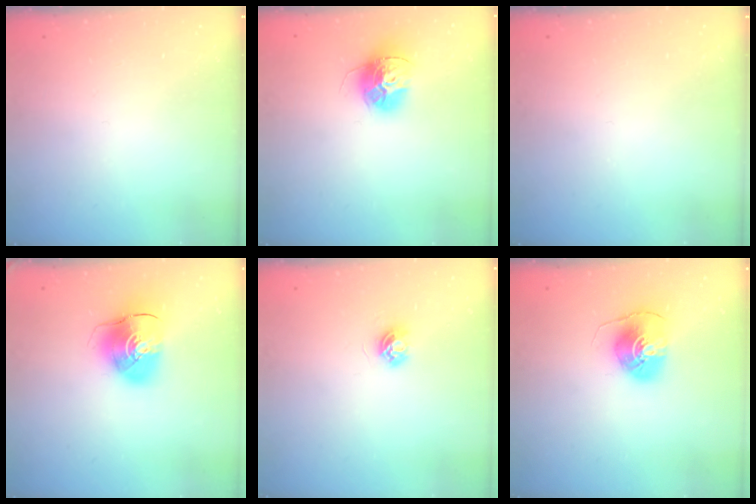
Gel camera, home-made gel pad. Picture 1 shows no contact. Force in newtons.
{"total": 15.2, "press": 15.2, "slide": 1.4}
{"total": 0.0}
{"total": 10.8, "press": 10.7, "slide": 1.5}
{"total": 4.2, "press": 4.2, "slide": 0.4}
{"total": 7.7, "press": 7.7, "slide": 0.7}